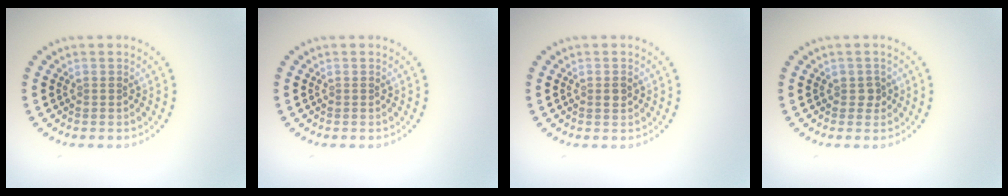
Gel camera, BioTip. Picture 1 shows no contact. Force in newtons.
{"total": 0.0}
{"total": 1.0, "press": 1.0, "slide": 0.3}
{"total": 0.9, "press": 0.8, "slide": 0.3}